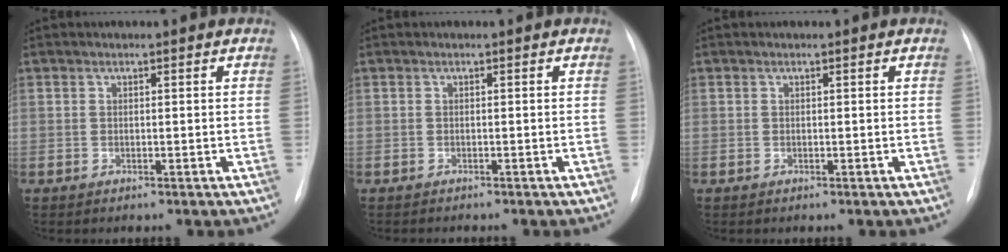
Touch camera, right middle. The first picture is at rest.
{"total": 1.0, "force": [-1.0, 0.2, 0.3], "torque": [-0.002, -0.002, -0.011]}
{"total": 0.0}